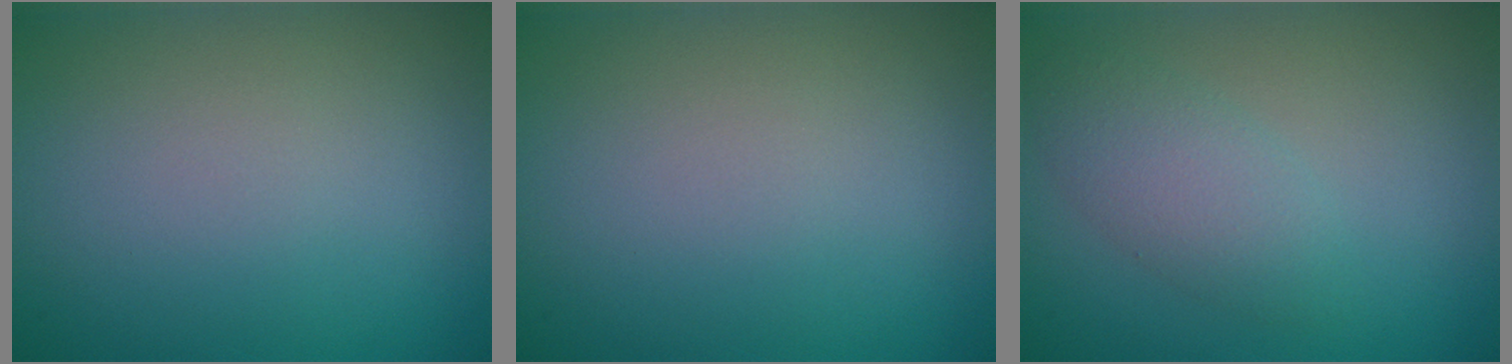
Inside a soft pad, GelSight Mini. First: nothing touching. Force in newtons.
{"total": 0.0}
{"total": 2.8, "press": 2.8, "slide": 0.1}